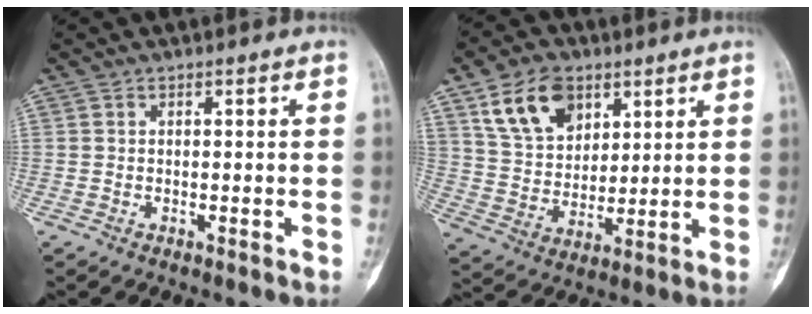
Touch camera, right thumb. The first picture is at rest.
{"total": 12.8, "force": [6.7, 8.6, 6.8], "torque": [-0.095, -0.024, 0.131]}